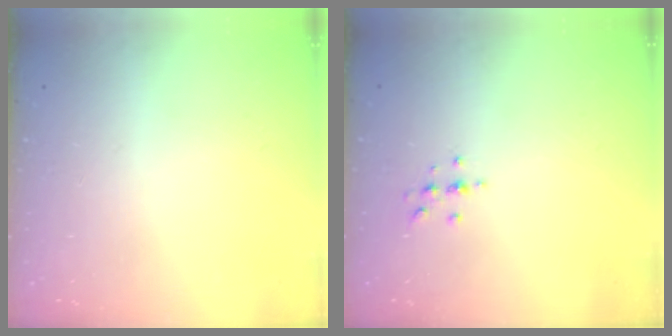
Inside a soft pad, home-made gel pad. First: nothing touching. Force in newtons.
{"total": 3.3, "press": 3.2, "slide": 0.4}